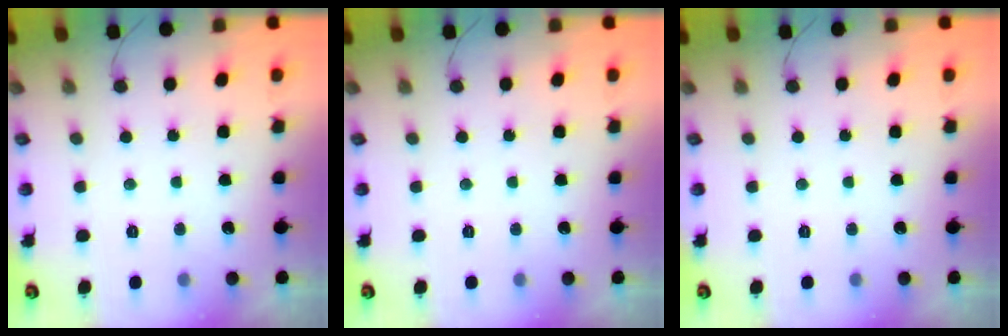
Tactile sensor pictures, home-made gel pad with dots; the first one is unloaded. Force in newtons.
{"total": 0.0}
{"total": 0.0}